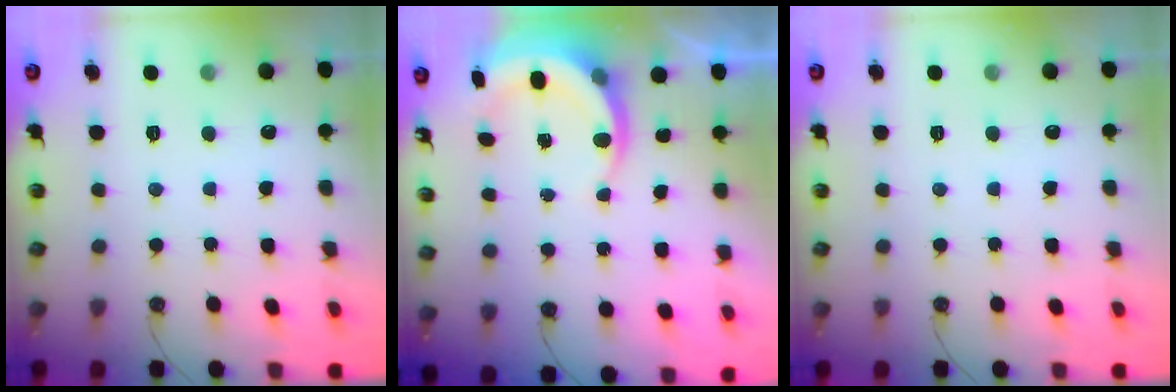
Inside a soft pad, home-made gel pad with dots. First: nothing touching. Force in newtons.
{"total": 6.4, "press": 6.3, "slide": 1.1}
{"total": 0.0}